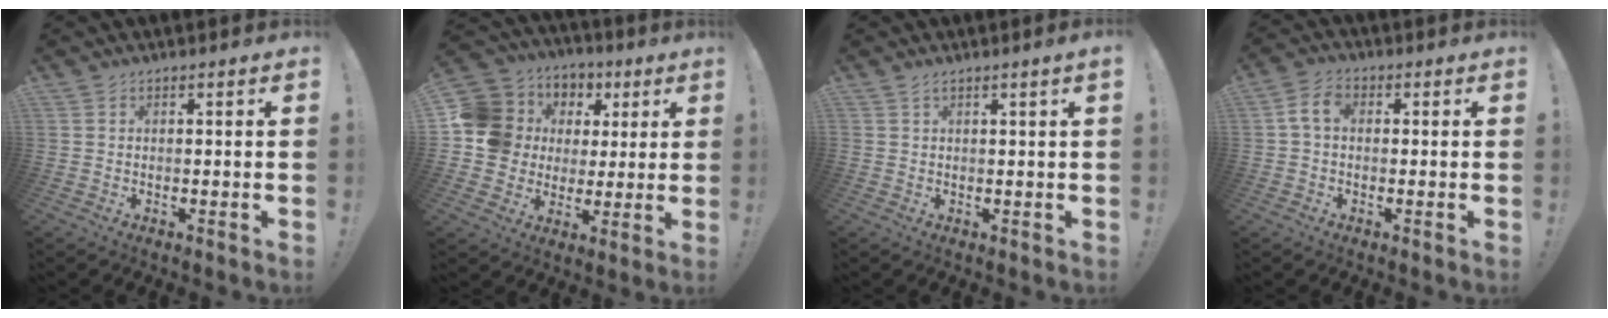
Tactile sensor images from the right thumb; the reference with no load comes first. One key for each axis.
{"total": 13.4, "fx": 2.3, "fy": 12.5, "fz": 4.1, "tx": -0.066, "ty": -0.002, "tz": 0.070}
{"total": 1.5, "fx": 0.6, "fy": -0.3, "fz": 1.4, "tx": -0.023, "ty": -0.004, "tz": 0.009}
{"total": 5.4, "fx": 0.3, "fy": 3.6, "fz": 4.1, "tx": -0.084, "ty": 0.016, "tz": 0.009}